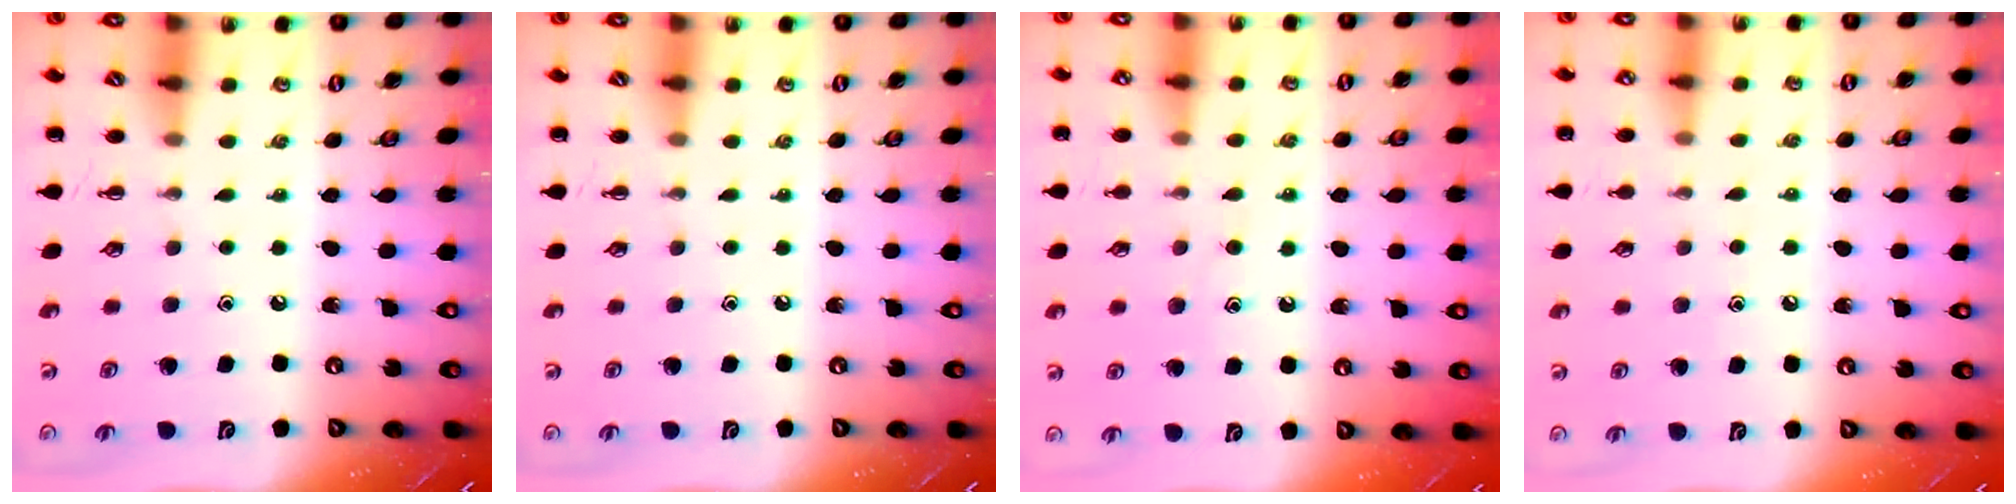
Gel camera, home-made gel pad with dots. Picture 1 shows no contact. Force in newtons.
{"total": 0.0}
{"total": 10.2, "press": 10.1, "slide": 1.2}
{"total": 7.0, "press": 6.7, "slide": 1.9}